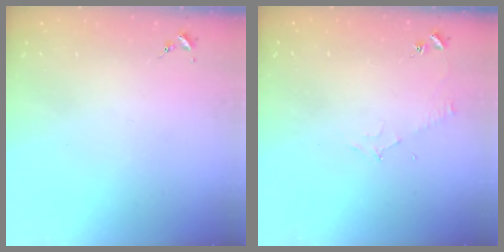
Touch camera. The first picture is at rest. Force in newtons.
{"total": 4.8, "press": 4.8, "slide": 0.6}